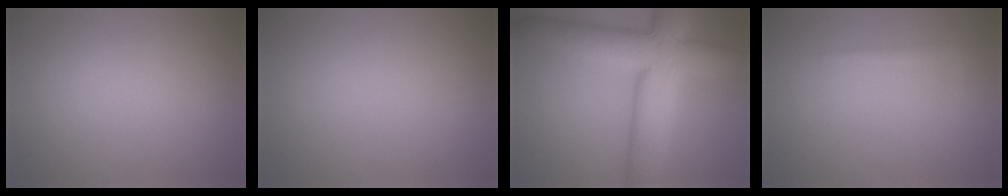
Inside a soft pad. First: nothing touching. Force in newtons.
{"total": 0.0}
{"total": 11.6, "press": 11.6, "slide": 1.0}
{"total": 0.8, "press": 0.8, "slide": 0.0}